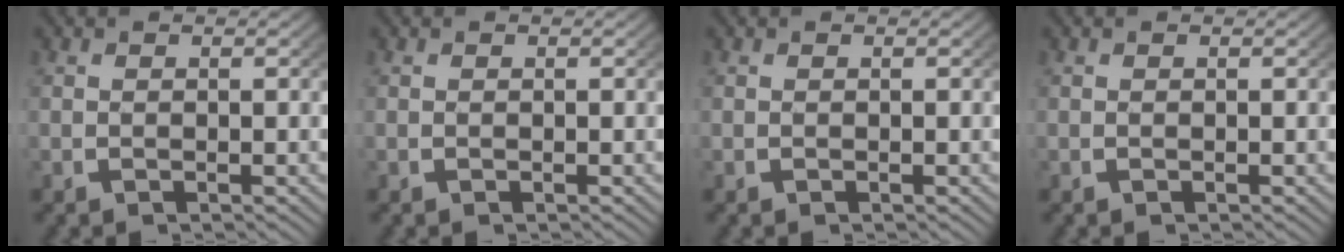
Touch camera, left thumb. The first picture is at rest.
{"total": 0.0}
{"total": 0.0}
{"total": 0.0}